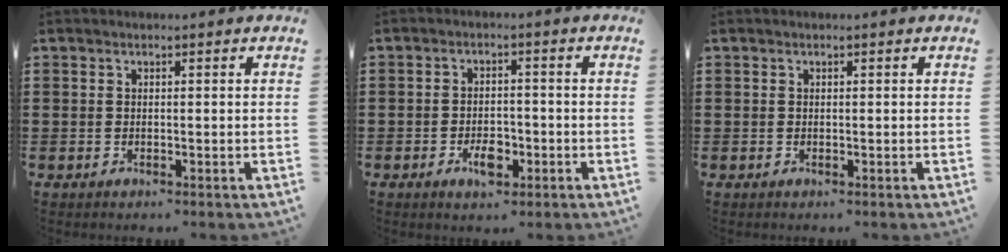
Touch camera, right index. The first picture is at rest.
{"total": 4.1, "force": [-1.7, 2.1, 3.1], "torque": [-0.050, 0.000, -0.032]}
{"total": 0.0}